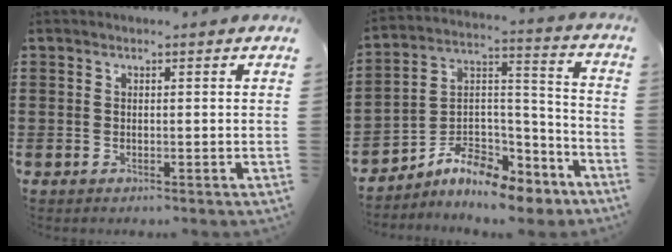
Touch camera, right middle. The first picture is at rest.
{"total": 8.8, "force": [-7.8, 2.3, 3.1], "torque": [-0.059, 0.013, -0.156]}